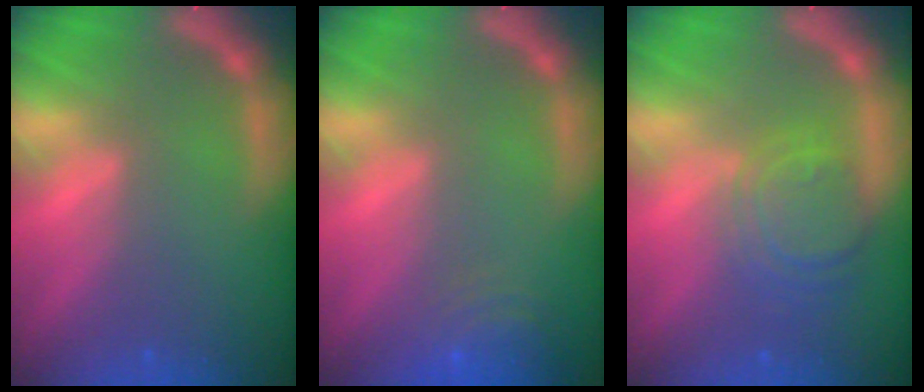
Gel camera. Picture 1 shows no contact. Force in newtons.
{"total": 5.1}
{"total": 5.6}